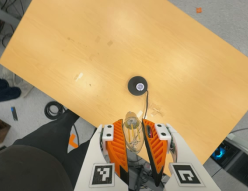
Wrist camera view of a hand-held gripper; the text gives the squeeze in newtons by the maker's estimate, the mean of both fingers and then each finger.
{"total": 13.1, "left": 13.5, "right": 12.7}